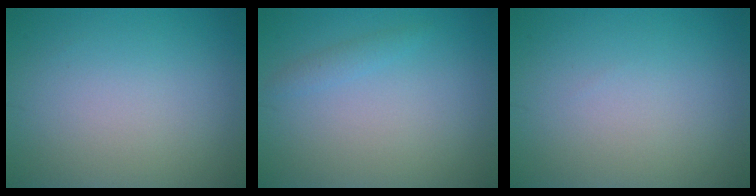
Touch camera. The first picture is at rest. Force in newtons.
{"total": 1.0, "press": 1.0, "slide": 0.1}
{"total": 0.0}